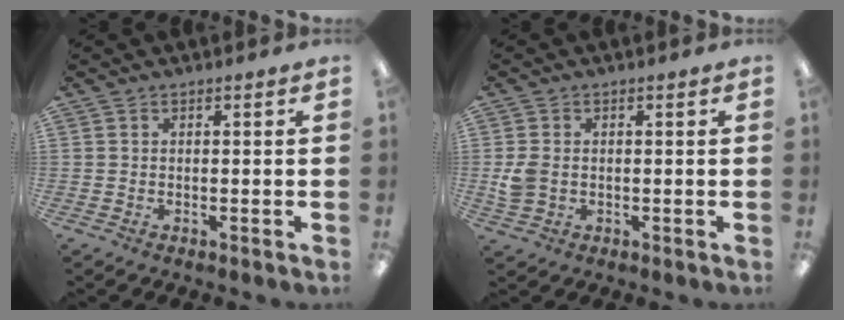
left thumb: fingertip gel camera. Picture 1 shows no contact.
{"total": 3.9, "force": [-0.1, 3.1, 2.4], "torque": [-0.042, 0.002, -0.003]}